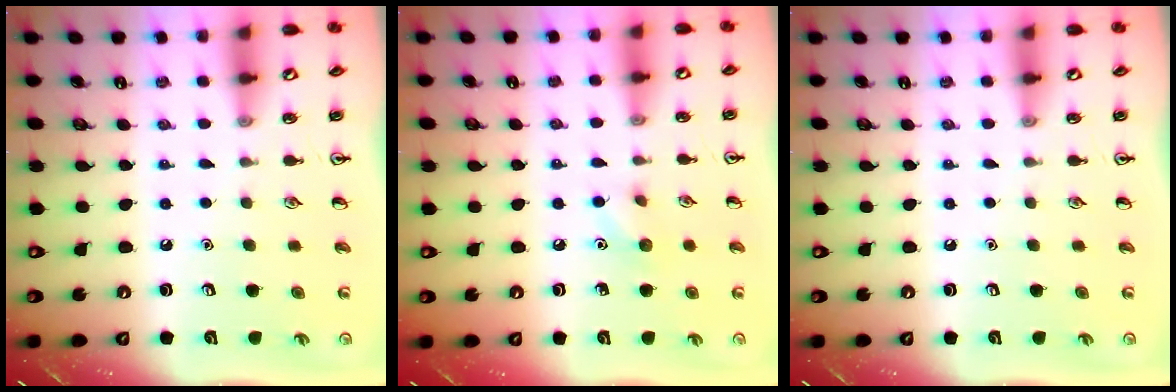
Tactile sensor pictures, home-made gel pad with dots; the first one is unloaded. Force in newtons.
{"total": 5.9, "press": 5.6, "slide": 1.6}
{"total": 0.0}